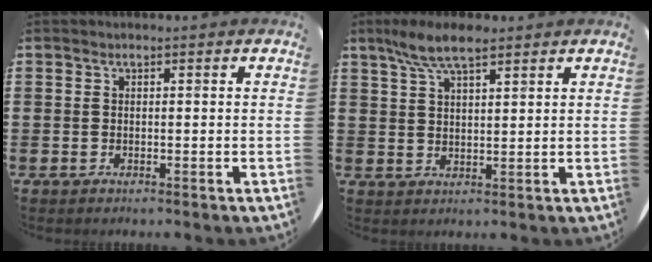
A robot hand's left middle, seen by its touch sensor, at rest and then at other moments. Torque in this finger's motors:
{"motor_torque": [0.92, -0.78, 0.18, 0.04]}